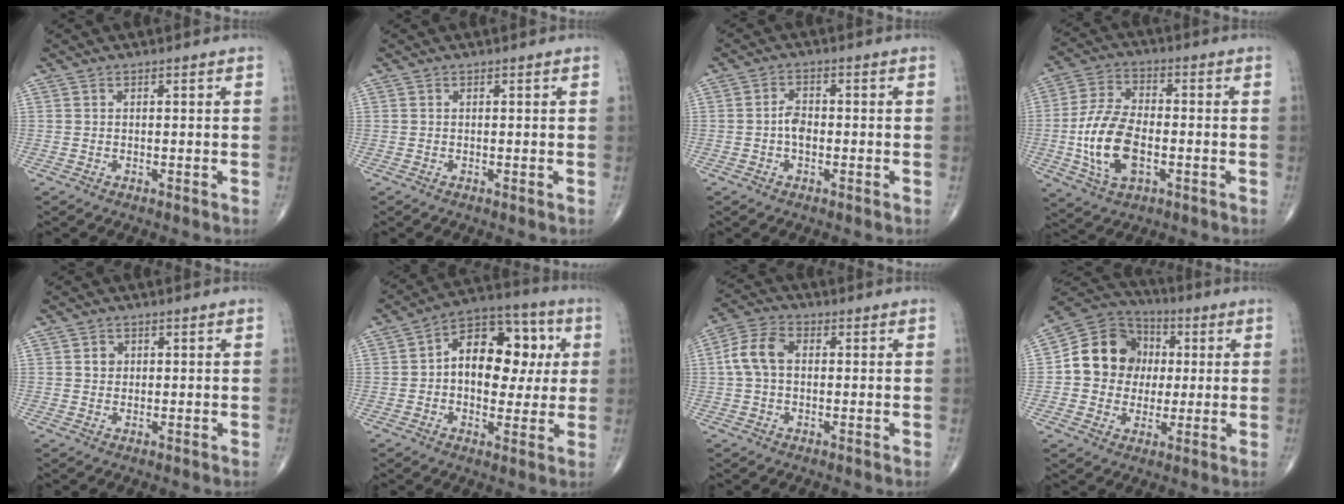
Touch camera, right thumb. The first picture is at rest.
{"total": 0.0}
{"total": 3.1, "force": [-0.6, 1.9, 2.3], "torque": [-0.033, 0.009, -0.017]}
{"total": 13.6, "force": [-2.7, 7.5, 11.0], "torque": [-0.217, 0.013, -0.048]}
{"total": 1.8, "force": [0.4, 1.6, 0.7], "torque": [-0.003, 0.000, 0.006]}
{"total": 16.3, "force": [2.1, 10.4, 12.3], "torque": [-0.132, 0.027, 0.022]}
{"total": 7.0, "force": [0.6, 4.6, 5.3], "torque": [-0.109, 0.024, 0.004]}
{"total": 14.0, "force": [1.1, 12.4, 6.3], "torque": [-0.069, 0.020, 0.011]}